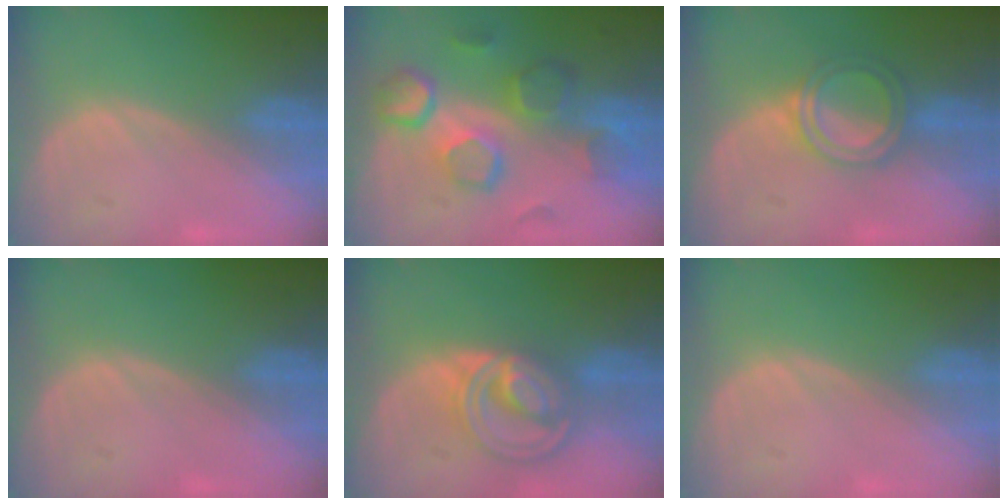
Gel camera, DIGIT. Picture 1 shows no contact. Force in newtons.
{"total": 10.4, "press": 9.3, "slide": 4.6}
{"total": 4.9, "press": 4.9, "slide": 0.3}
{"total": 0.0}
{"total": 8.6, "press": 7.3, "slide": 4.6}
{"total": 0.0}